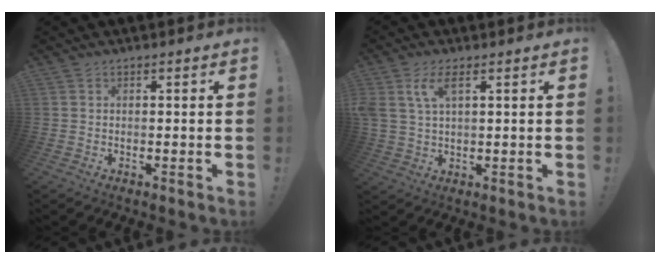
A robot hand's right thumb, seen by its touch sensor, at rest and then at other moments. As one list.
[{"total": 6.8, "force": [3.1, 2.9, 5.4], "torque": [-0.112, -0.005, 0.053]}]